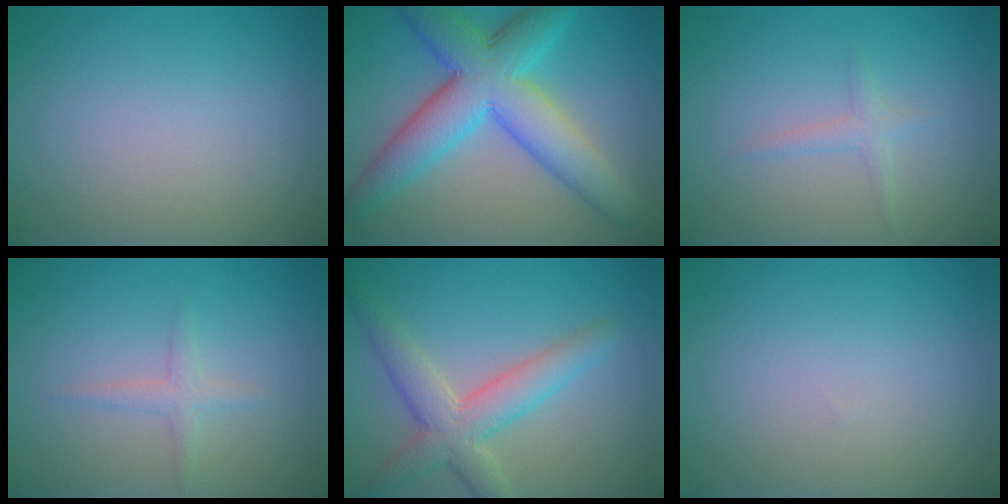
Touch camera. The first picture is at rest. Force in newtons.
{"total": 8.8, "press": 8.8, "slide": 0.1}
{"total": 1.2, "press": 1.2, "slide": 0.1}
{"total": 1.4, "press": 1.4, "slide": 0.0}
{"total": 5.0, "press": 5.0, "slide": 0.2}
{"total": 0.0}